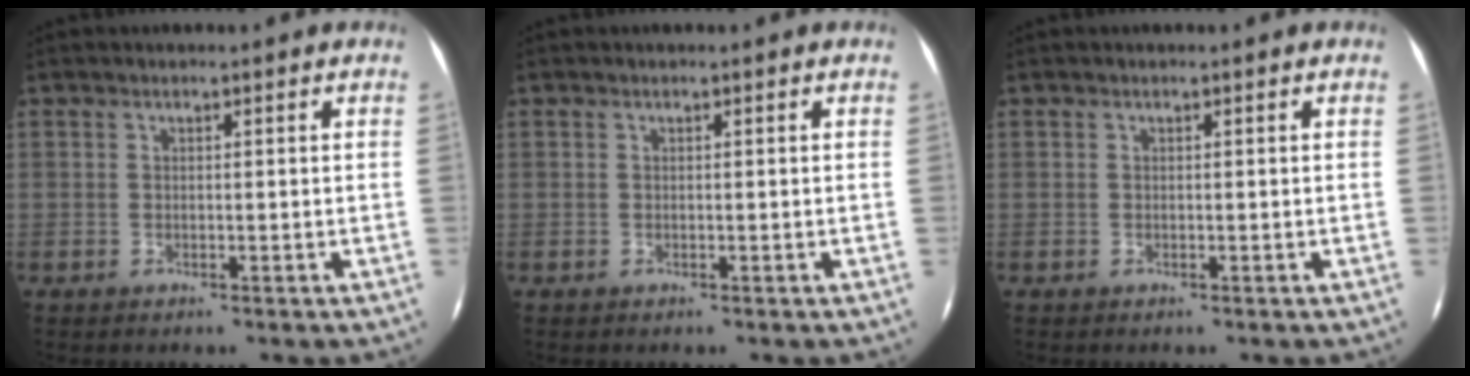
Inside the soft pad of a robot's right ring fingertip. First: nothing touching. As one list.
[{"total": 0.0}, {"total": 0.0}]